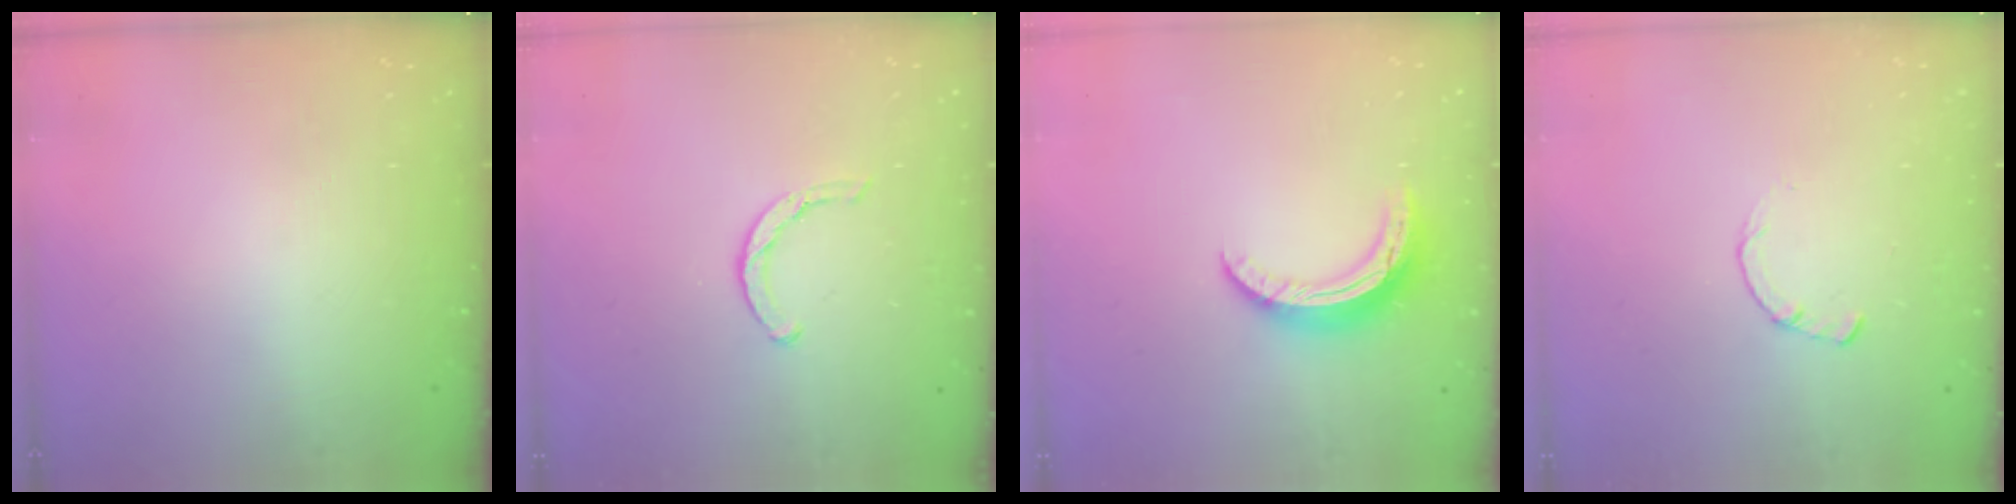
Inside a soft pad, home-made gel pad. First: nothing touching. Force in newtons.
{"total": 3.0, "press": 3.0, "slide": 0.3}
{"total": 10.7, "press": 10.7, "slide": 0.2}
{"total": 1.7, "press": 1.7, "slide": 0.2}